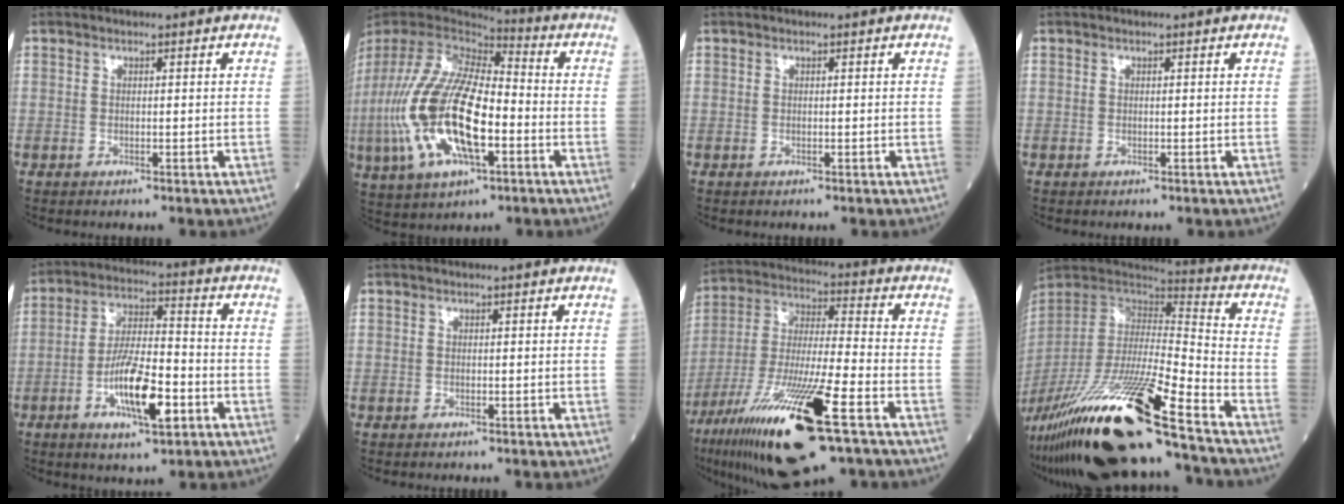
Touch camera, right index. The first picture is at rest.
{"total": 23.0, "force": [-5.3, 8.4, 20.8], "torque": [-0.497, -0.025, -0.097]}
{"total": 0.0}
{"total": 0.0}
{"total": 11.9, "force": [-4.4, 2.8, 10.7], "torque": [-0.201, -0.003, -0.076]}
{"total": 0.0}
{"total": 22.0, "force": [-11.6, 2.6, 18.5], "torque": [-0.357, -0.051, -0.205]}
{"total": 28.4, "force": [-19.6, 2.2, 20.5], "torque": [-0.398, -0.060, -0.358]}